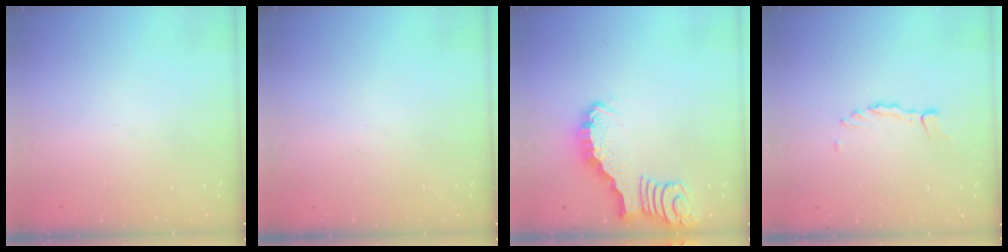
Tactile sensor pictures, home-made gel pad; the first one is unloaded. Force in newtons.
{"total": 0.0}
{"total": 2.3, "press": 2.3, "slide": 0.3}
{"total": 2.2, "press": 2.2, "slide": 0.3}